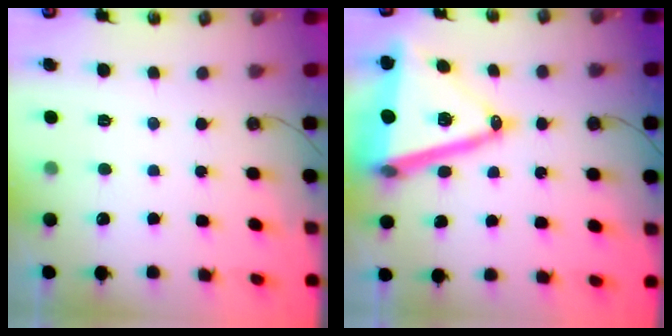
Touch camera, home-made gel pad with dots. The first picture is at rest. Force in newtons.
{"total": 21.9, "press": 21.6, "slide": 3.7}